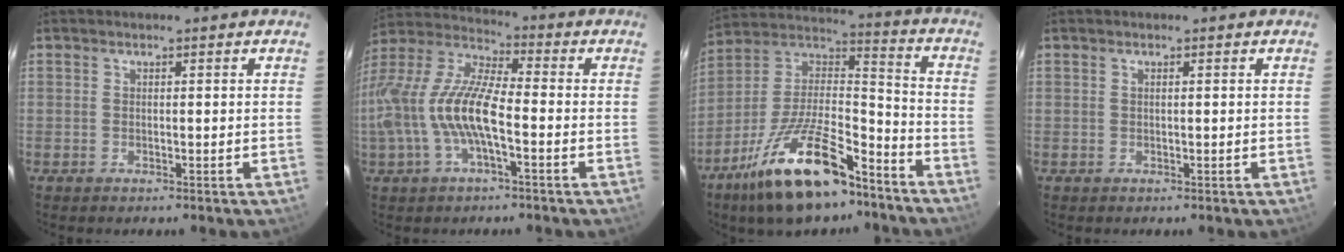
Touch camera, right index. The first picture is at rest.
{"total": 16.5, "force": [-3.7, 5.4, 15.2], "torque": [-0.306, 0.001, -0.072]}
{"total": 22.0, "force": [-14.1, 8.1, 14.9], "torque": [-0.282, 0.003, -0.241]}
{"total": 0.0}